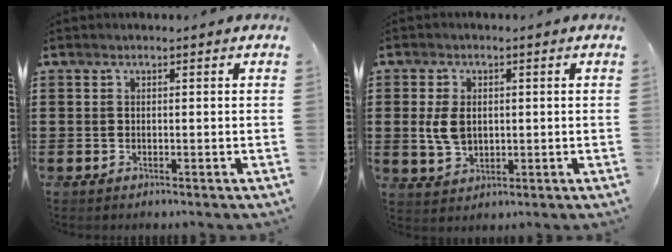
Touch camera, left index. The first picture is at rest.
{"total": 4.8, "force": [0.4, 3.2, 3.6], "torque": [-0.089, 0.004, 0.003]}